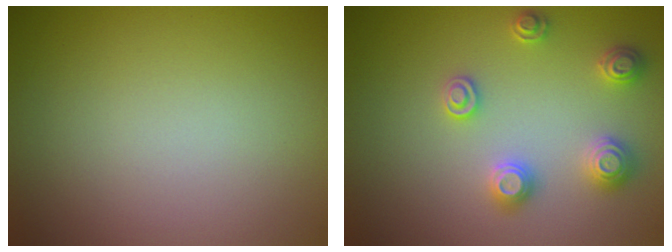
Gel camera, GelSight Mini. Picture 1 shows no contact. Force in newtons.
{"total": 2.8, "press": 2.8, "slide": 0.5}